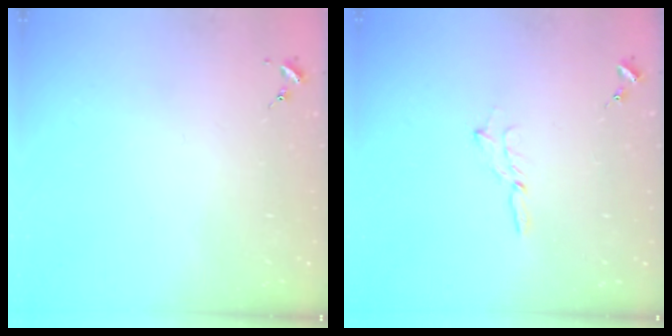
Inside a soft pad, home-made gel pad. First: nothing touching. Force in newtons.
{"total": 2.1, "press": 2.1, "slide": 0.2}